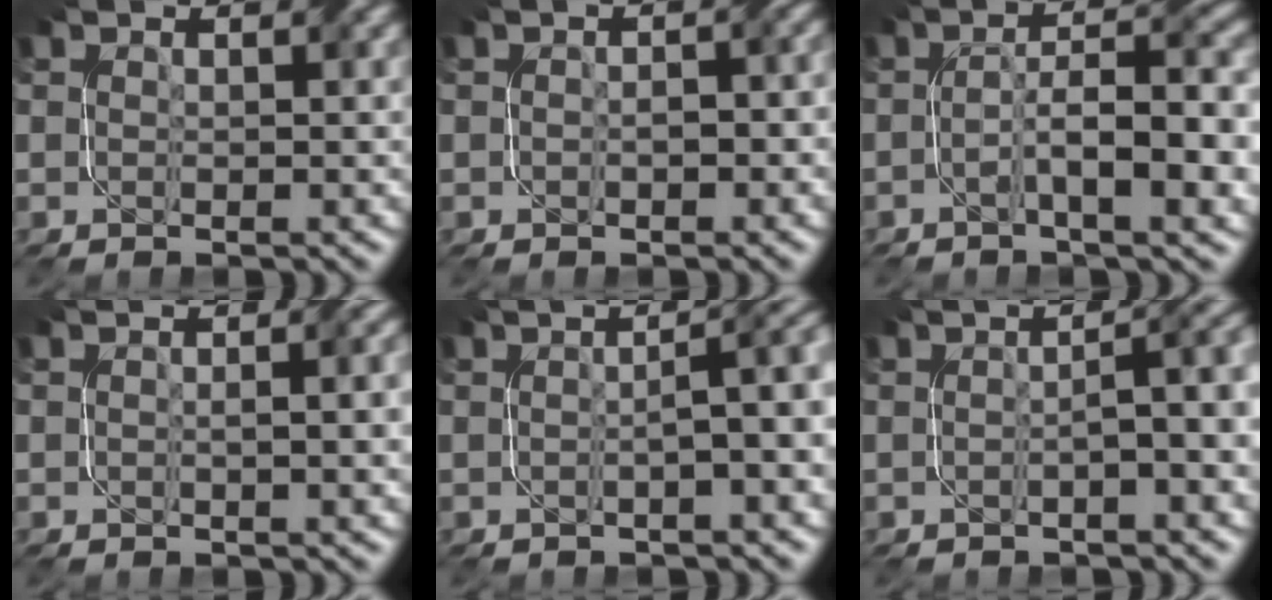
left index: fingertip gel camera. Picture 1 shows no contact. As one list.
[{"total": 2.1, "force": [-0.1, 1.3, 1.7], "torque": [-0.019, 0.005, -0.004]}, {"total": 7.0, "force": [-1.8, 1.7, 6.5], "torque": [-0.106, 0.009, -0.032]}, {"total": 3.1, "force": [0.0, 1.1, 2.9], "torque": [-0.037, 0.005, 0.002]}, {"total": 4.8, "force": [0.0, 1.3, 4.7], "torque": [-0.050, 0.018, 0.000]}, {"total": 4.3, "force": [-0.4, 1.1, 4.2], "torque": [-0.052, 0.018, -0.009]}]